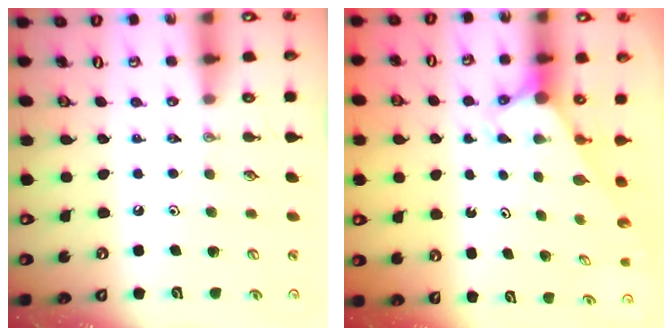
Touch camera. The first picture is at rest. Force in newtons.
{"total": 2.8, "press": 2.8, "slide": 0.0}